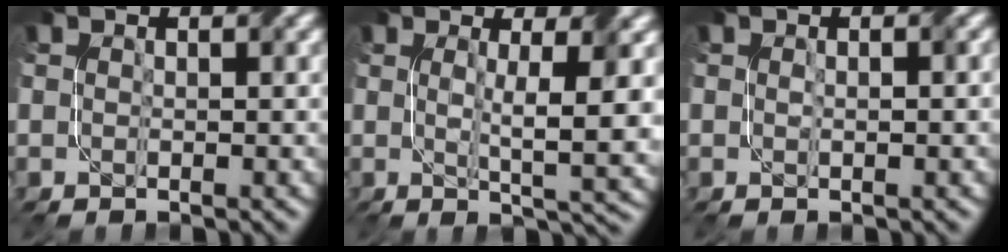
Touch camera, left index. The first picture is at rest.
{"total": 5.4, "force": [0.8, 1.0, 5.2], "torque": [-0.083, -0.010, 0.016]}
{"total": 0.9, "force": [0.0, 0.2, 0.9], "torque": [-0.019, 0.002, 0.001]}